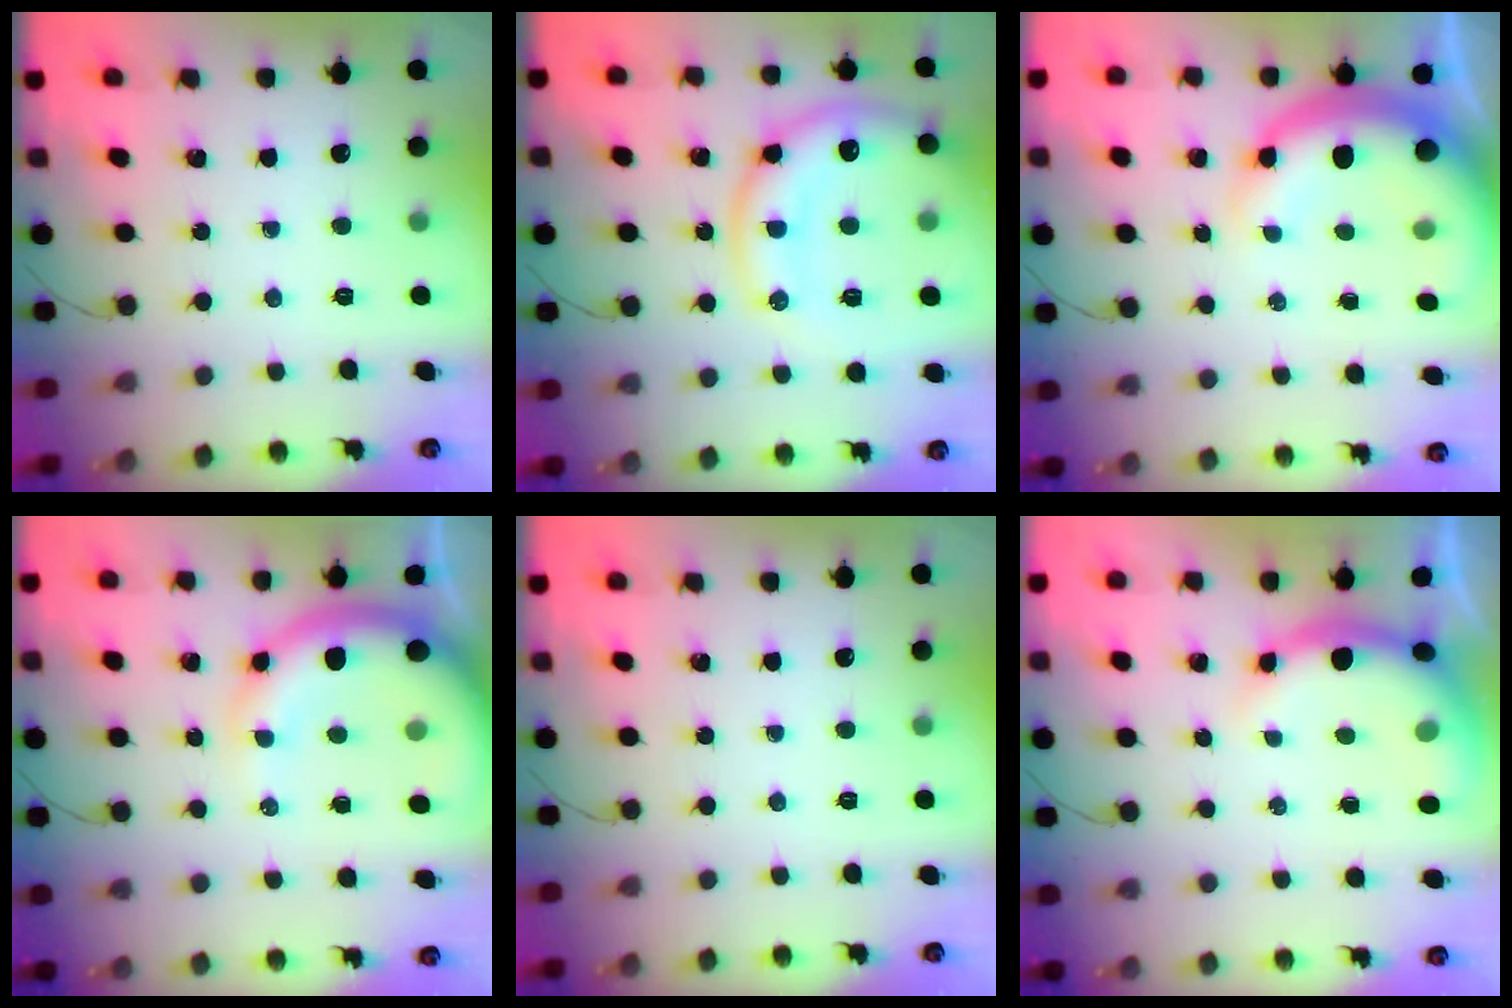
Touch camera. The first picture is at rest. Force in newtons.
{"total": 18.4, "press": 18.2, "slide": 2.2}
{"total": 11.6, "press": 11.4, "slide": 2.0}
{"total": 15.2, "press": 14.8, "slide": 3.1}
{"total": 0.0}
{"total": 7.7, "press": 7.5, "slide": 1.6}